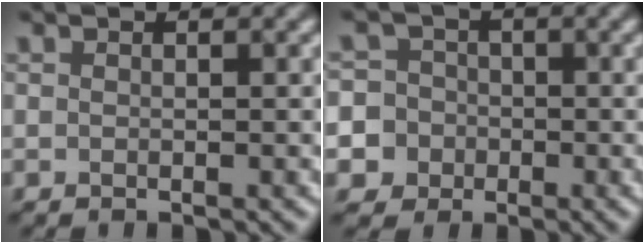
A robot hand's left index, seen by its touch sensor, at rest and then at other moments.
{"total": 8.3, "force": [-2.8, 7.6, 1.6], "torque": [-0.041, -0.003, -0.082]}